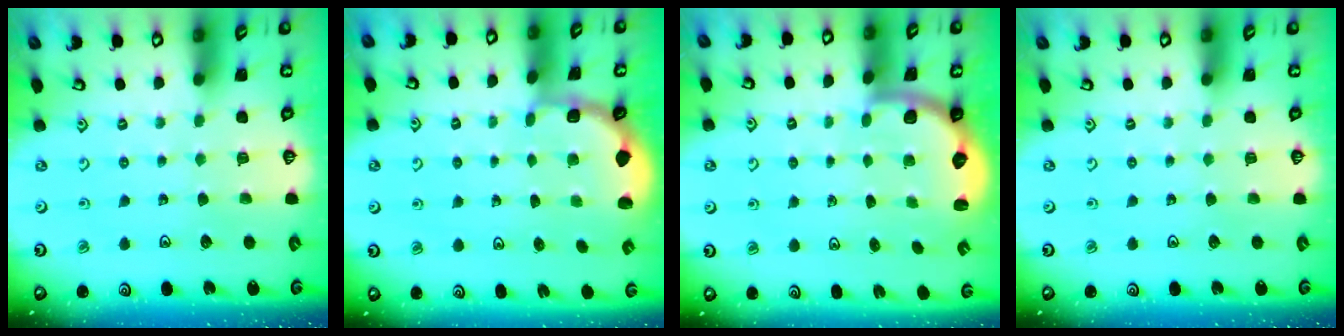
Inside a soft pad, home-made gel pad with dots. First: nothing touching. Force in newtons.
{"total": 1.8, "press": 1.6, "slide": 0.7}
{"total": 2.6, "press": 2.3, "slide": 1.2}
{"total": 0.0}